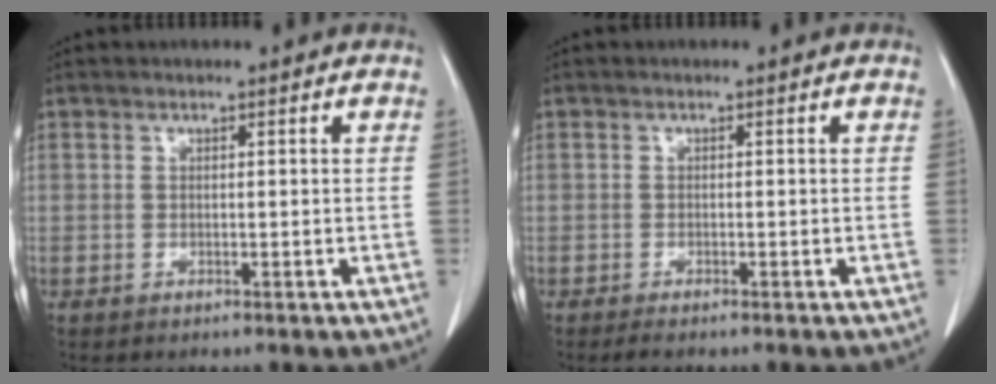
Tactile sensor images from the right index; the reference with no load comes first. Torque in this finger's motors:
{"motor_torque": [0.15, -0.18, -0.01, 0.02]}